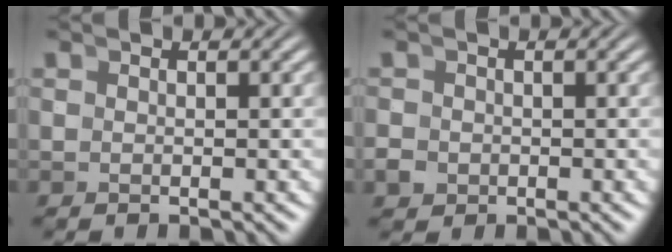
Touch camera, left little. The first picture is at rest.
{"total": 1.5, "force": [-0.7, 1.3, 0.3], "torque": [-0.008, -0.010, -0.010]}